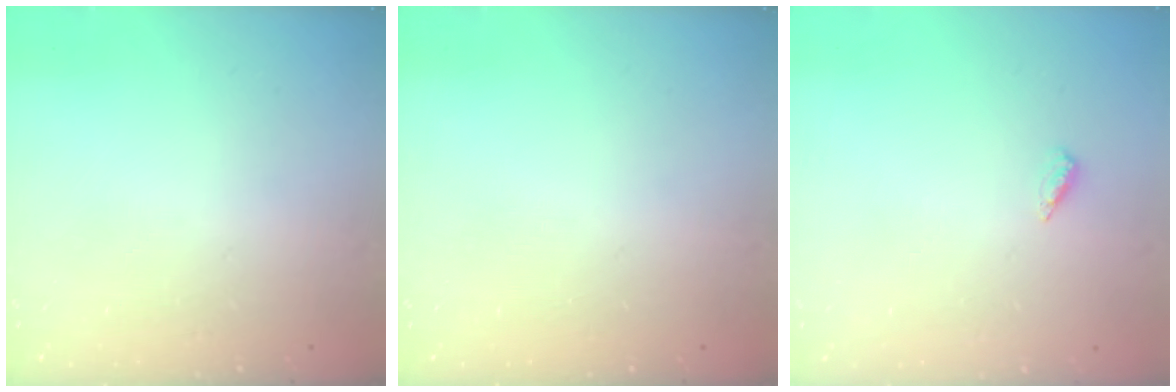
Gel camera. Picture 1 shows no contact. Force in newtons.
{"total": 0.0}
{"total": 2.6, "press": 2.2, "slide": 1.3}